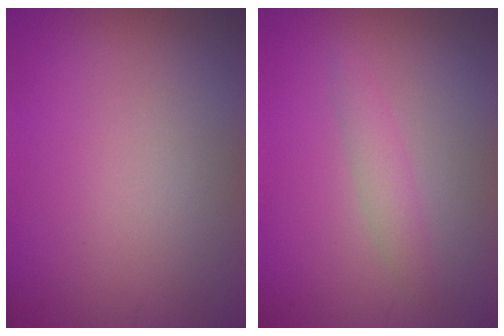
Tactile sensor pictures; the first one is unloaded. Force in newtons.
{"total": 1.5, "press": 1.5, "slide": 0.1}